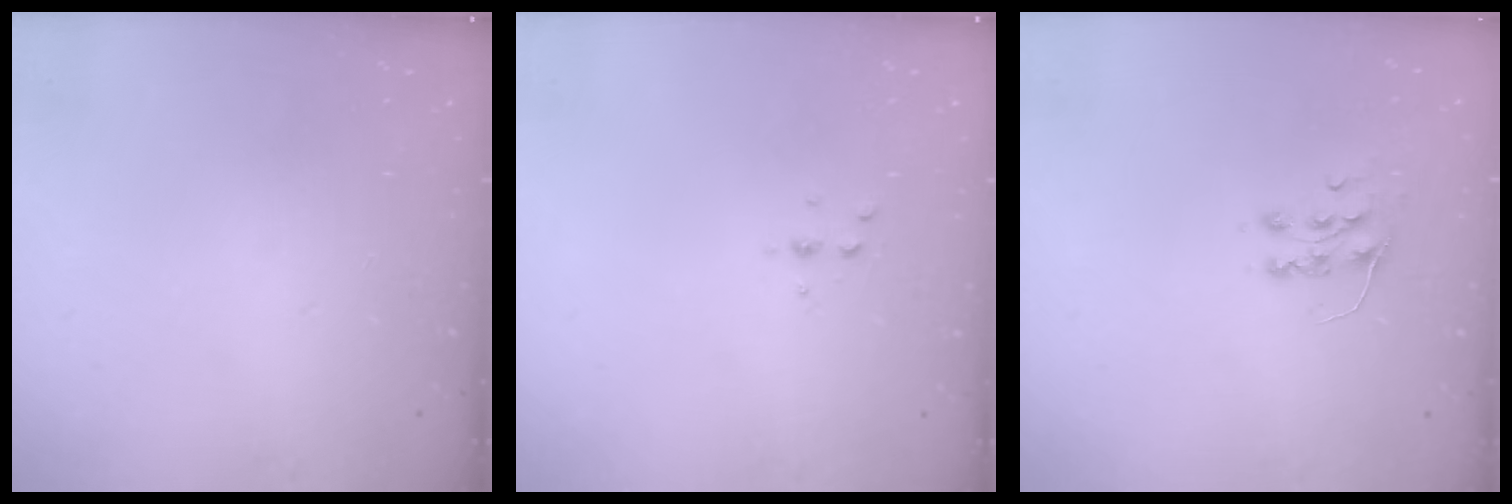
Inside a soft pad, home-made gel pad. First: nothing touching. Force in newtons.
{"total": 2.6, "press": 2.6, "slide": 0.3}
{"total": 7.3, "press": 7.3, "slide": 0.5}